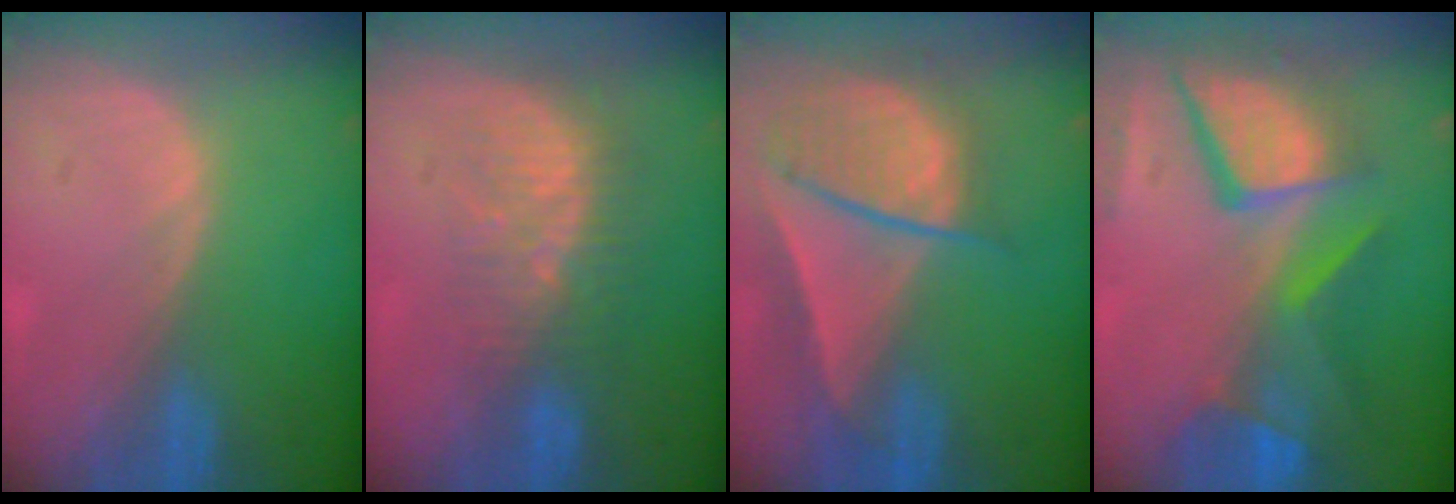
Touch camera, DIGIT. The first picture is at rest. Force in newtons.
{"total": 7.6, "press": 7.1, "slide": 2.8}
{"total": 9.4, "press": 8.1, "slide": 4.8}
{"total": 12.4, "press": 10.2, "slide": 7.0}